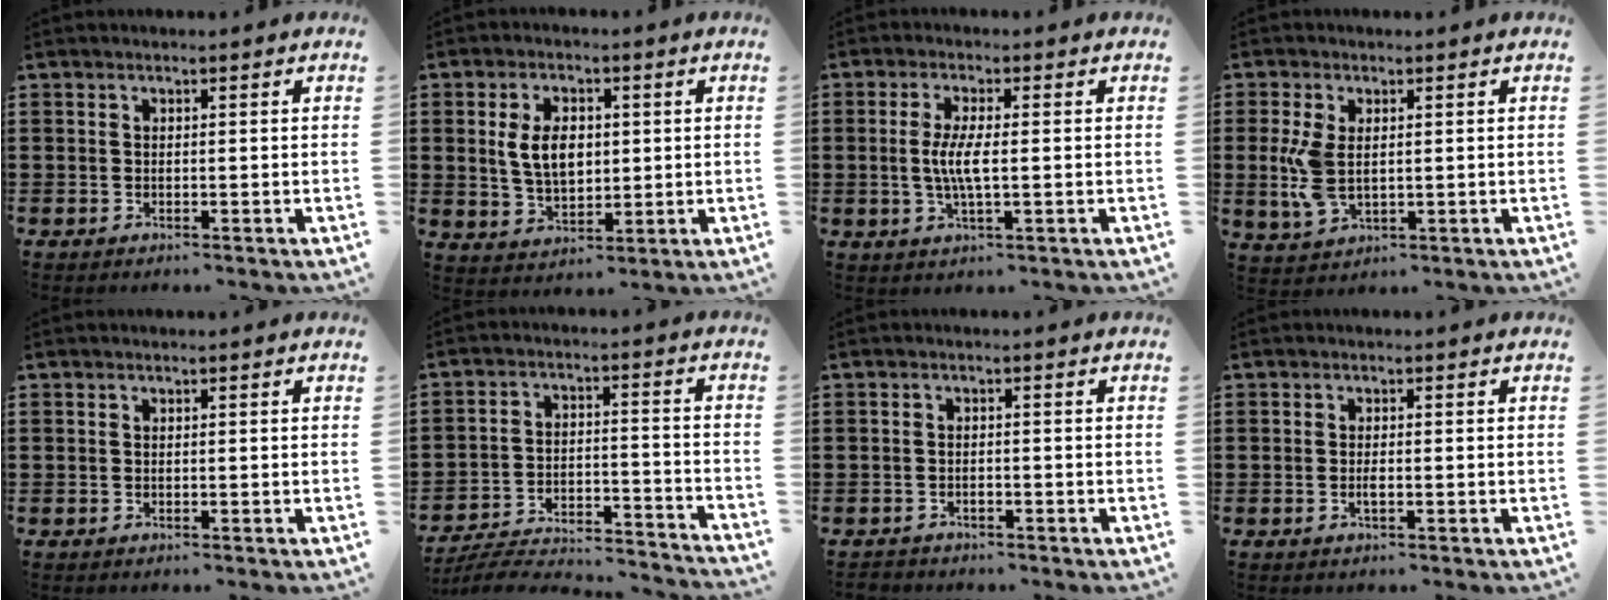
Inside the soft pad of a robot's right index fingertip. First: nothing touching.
{"total": 6.5, "force": [0.8, 4.0, 5.1], "torque": [-0.104, 0.003, 0.005]}
{"total": 4.8, "force": [-0.2, 0.8, 4.7], "torque": [-0.097, -0.007, -0.010]}
{"total": 6.4, "force": [0.2, 3.6, 5.3], "torque": [-0.129, 0.000, -0.001]}
{"total": 0.0}
{"total": 4.8, "force": [-4.6, 0.7, 1.2], "torque": [-0.027, -0.005, -0.096]}
{"total": 0.9, "force": [-0.8, 0.4, 0.1], "torque": [-0.006, -0.002, -0.017]}
{"total": 1.2, "force": [-0.3, 0.3, 1.1], "torque": [-0.022, -0.002, -0.005]}